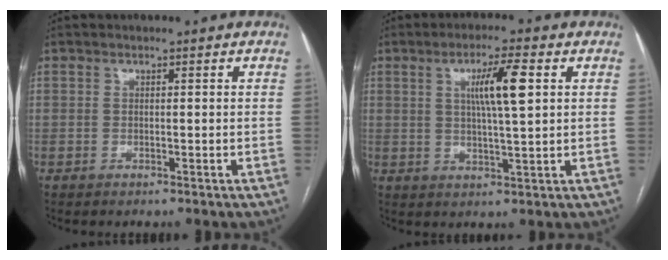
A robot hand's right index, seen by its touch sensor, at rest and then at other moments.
{"total": 7.3, "force": [2.0, 0.3, 7.0], "torque": [-0.124, 0.004, 0.035]}